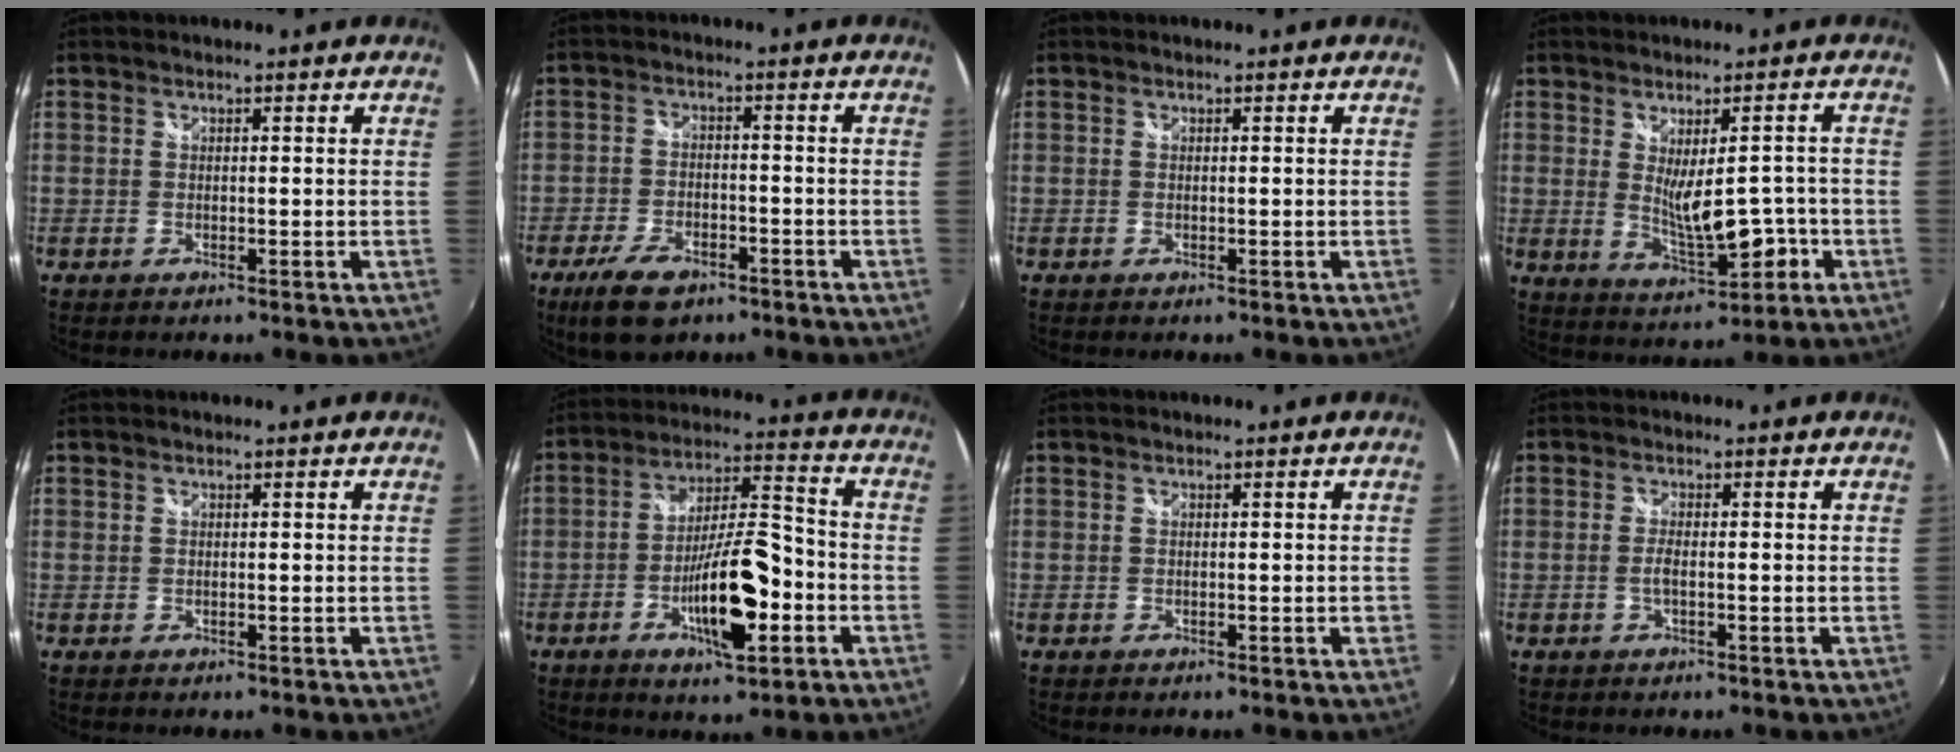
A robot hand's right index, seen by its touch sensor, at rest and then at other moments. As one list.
[{"total": 9.2, "force": [-6.2, 4.4, 5.3], "torque": [-0.135, -0.015, -0.107]}, {"total": 0.0}, {"total": 8.7, "force": [-1.7, 3.3, 7.9], "torque": [-0.135, -0.020, -0.011]}, {"total": 0.0}, {"total": 14.4, "force": [-5.1, 4.3, 12.7], "torque": [-0.226, 0.000, -0.082]}, {"total": 0.7, "force": [-0.2, 0.3, 0.6], "torque": [-0.004, 0.003, -0.003]}, {"total": 1.5, "force": [-0.5, 0.2, 1.4], "torque": [-0.030, -0.002, -0.010]}]